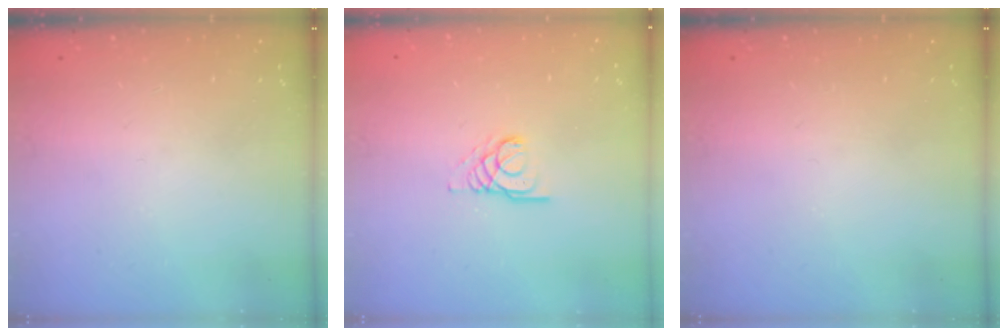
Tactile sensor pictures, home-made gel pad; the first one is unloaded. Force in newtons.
{"total": 3.4, "press": 3.4, "slide": 0.3}
{"total": 0.0}